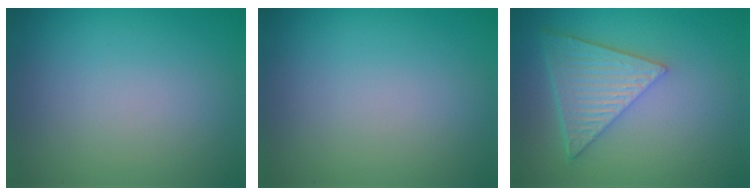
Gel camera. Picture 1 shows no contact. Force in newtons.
{"total": 0.0}
{"total": 6.6, "press": 4.6, "slide": 4.7}